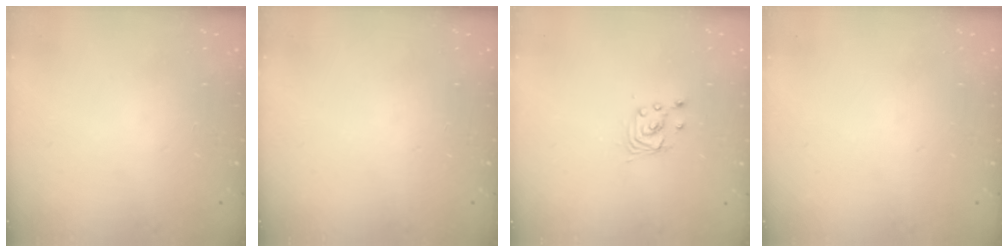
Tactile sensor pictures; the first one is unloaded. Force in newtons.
{"total": 0.0}
{"total": 2.9, "press": 2.9, "slide": 0.1}
{"total": 0.0}